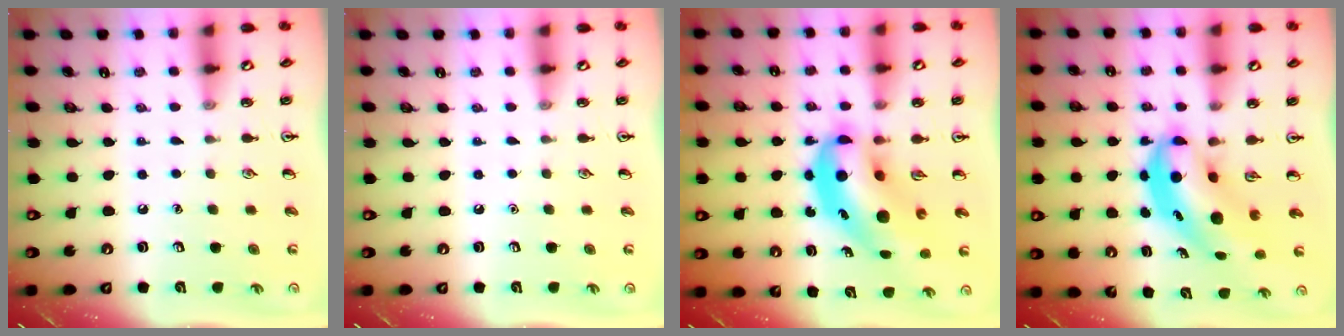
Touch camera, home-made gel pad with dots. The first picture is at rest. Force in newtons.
{"total": 0.0}
{"total": 11.7, "press": 11.1, "slide": 3.6}
{"total": 6.5, "press": 6.3, "slide": 1.7}